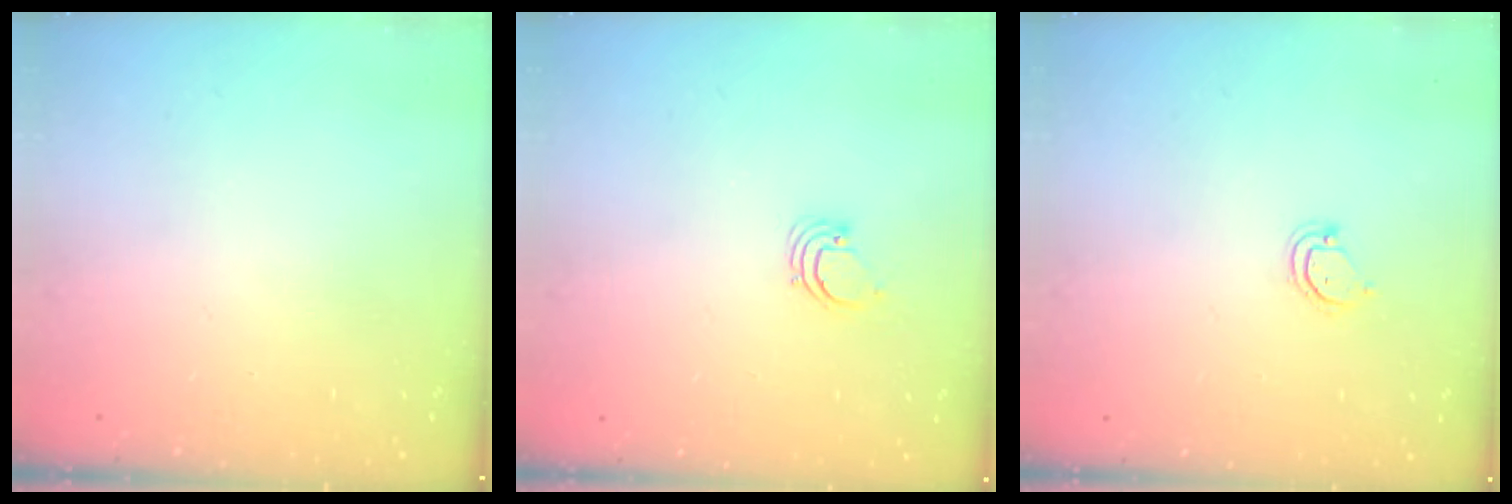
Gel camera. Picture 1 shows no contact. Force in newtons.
{"total": 1.7, "press": 1.7, "slide": 0.1}
{"total": 3.1, "press": 3.1, "slide": 0.4}